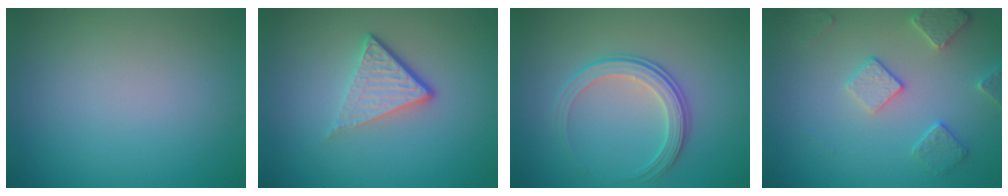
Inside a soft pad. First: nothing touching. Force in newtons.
{"total": 4.1, "press": 2.6, "slide": 3.2}
{"total": 3.3, "press": 2.8, "slide": 1.8}
{"total": 2.9, "press": 2.9, "slide": 0.1}